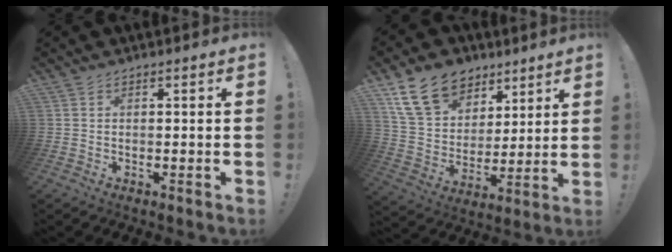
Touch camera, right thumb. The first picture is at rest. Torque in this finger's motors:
{"motor_torque": [0.10, 2.68, 1.22, 1.03, 0.10]}